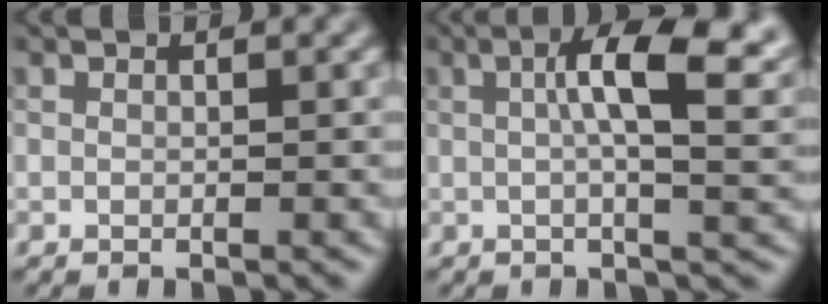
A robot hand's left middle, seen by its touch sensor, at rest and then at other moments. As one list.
[{"total": 8.7, "force": [2.3, 2.7, 8.0], "torque": [-0.117, 0.010, 0.033]}]